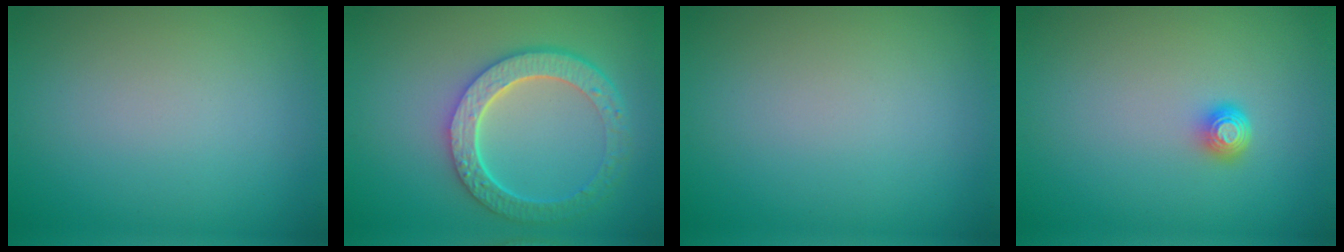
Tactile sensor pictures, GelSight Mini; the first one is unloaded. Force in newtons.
{"total": 6.1, "press": 4.6, "slide": 4.0}
{"total": 0.0}
{"total": 1.6, "press": 1.2, "slide": 1.2}